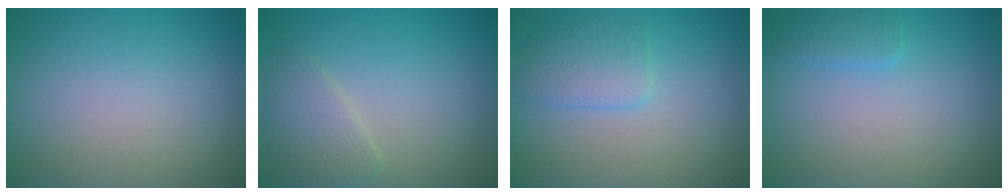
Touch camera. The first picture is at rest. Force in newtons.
{"total": 2.6, "press": 2.6, "slide": 0.0}
{"total": 2.5, "press": 2.5, "slide": 0.1}
{"total": 1.6, "press": 1.6, "slide": 0.0}